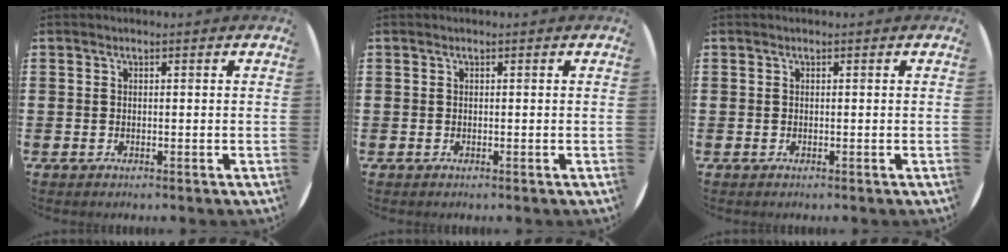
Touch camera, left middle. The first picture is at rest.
{"total": 0.0}
{"total": 0.0}